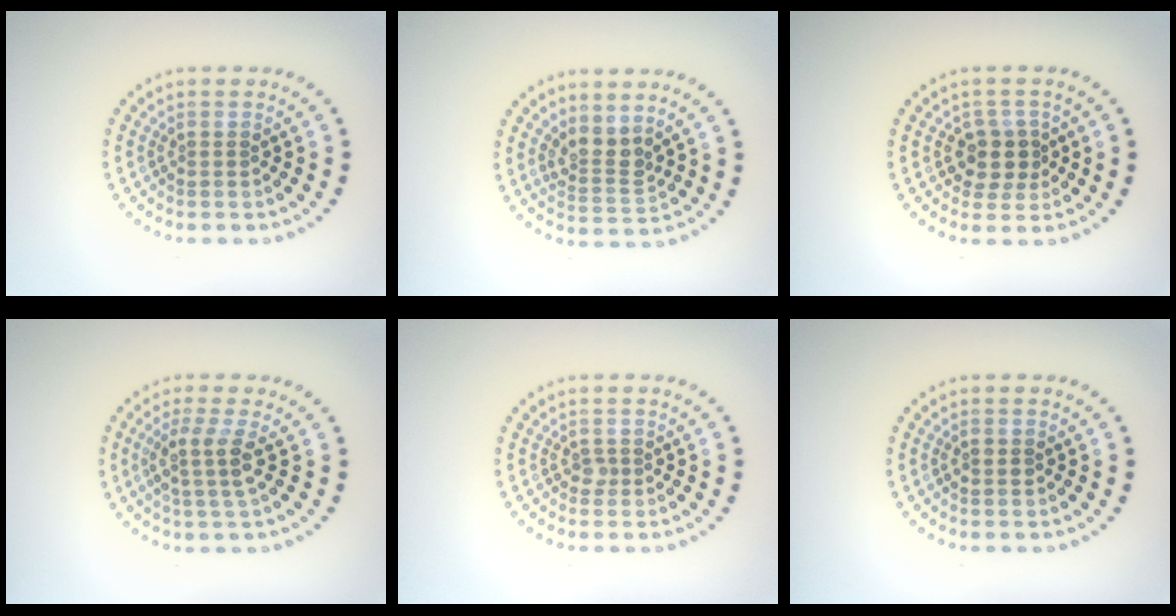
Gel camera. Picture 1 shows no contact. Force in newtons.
{"total": 2.5, "press": 1.8, "slide": 1.7}
{"total": 2.6, "press": 2.4, "slide": 1.1}
{"total": 2.7, "press": 2.1, "slide": 1.7}
{"total": 0.7, "press": 0.5, "slide": 0.5}
{"total": 1.0, "press": 1.0, "slide": 0.1}